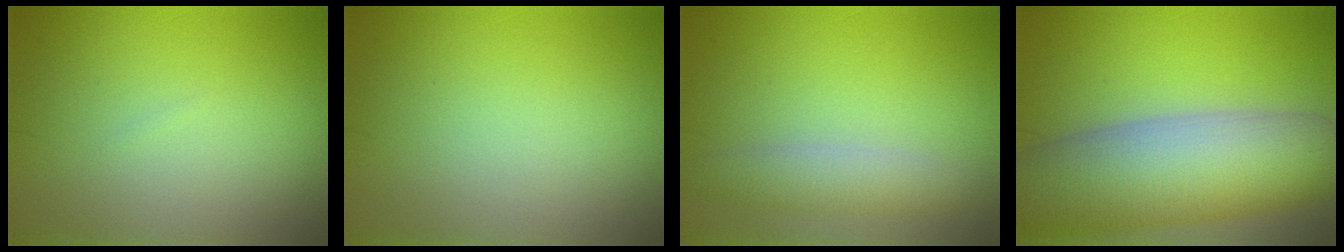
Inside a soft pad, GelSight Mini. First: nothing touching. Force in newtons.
{"total": 0.0}
{"total": 2.8, "press": 2.8, "slide": 0.0}
{"total": 11.6, "press": 11.6, "slide": 0.8}